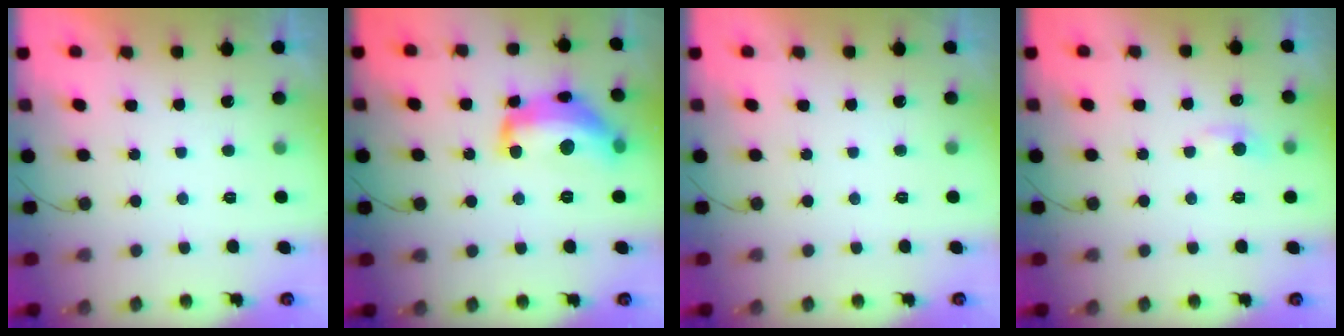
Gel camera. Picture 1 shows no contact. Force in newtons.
{"total": 16.7, "press": 16.7, "slide": 1.2}
{"total": 0.0}
{"total": 5.4, "press": 5.4, "slide": 0.8}